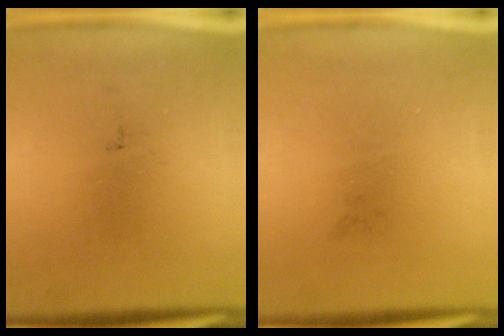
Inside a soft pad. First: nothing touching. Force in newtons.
{"total": 0.0}